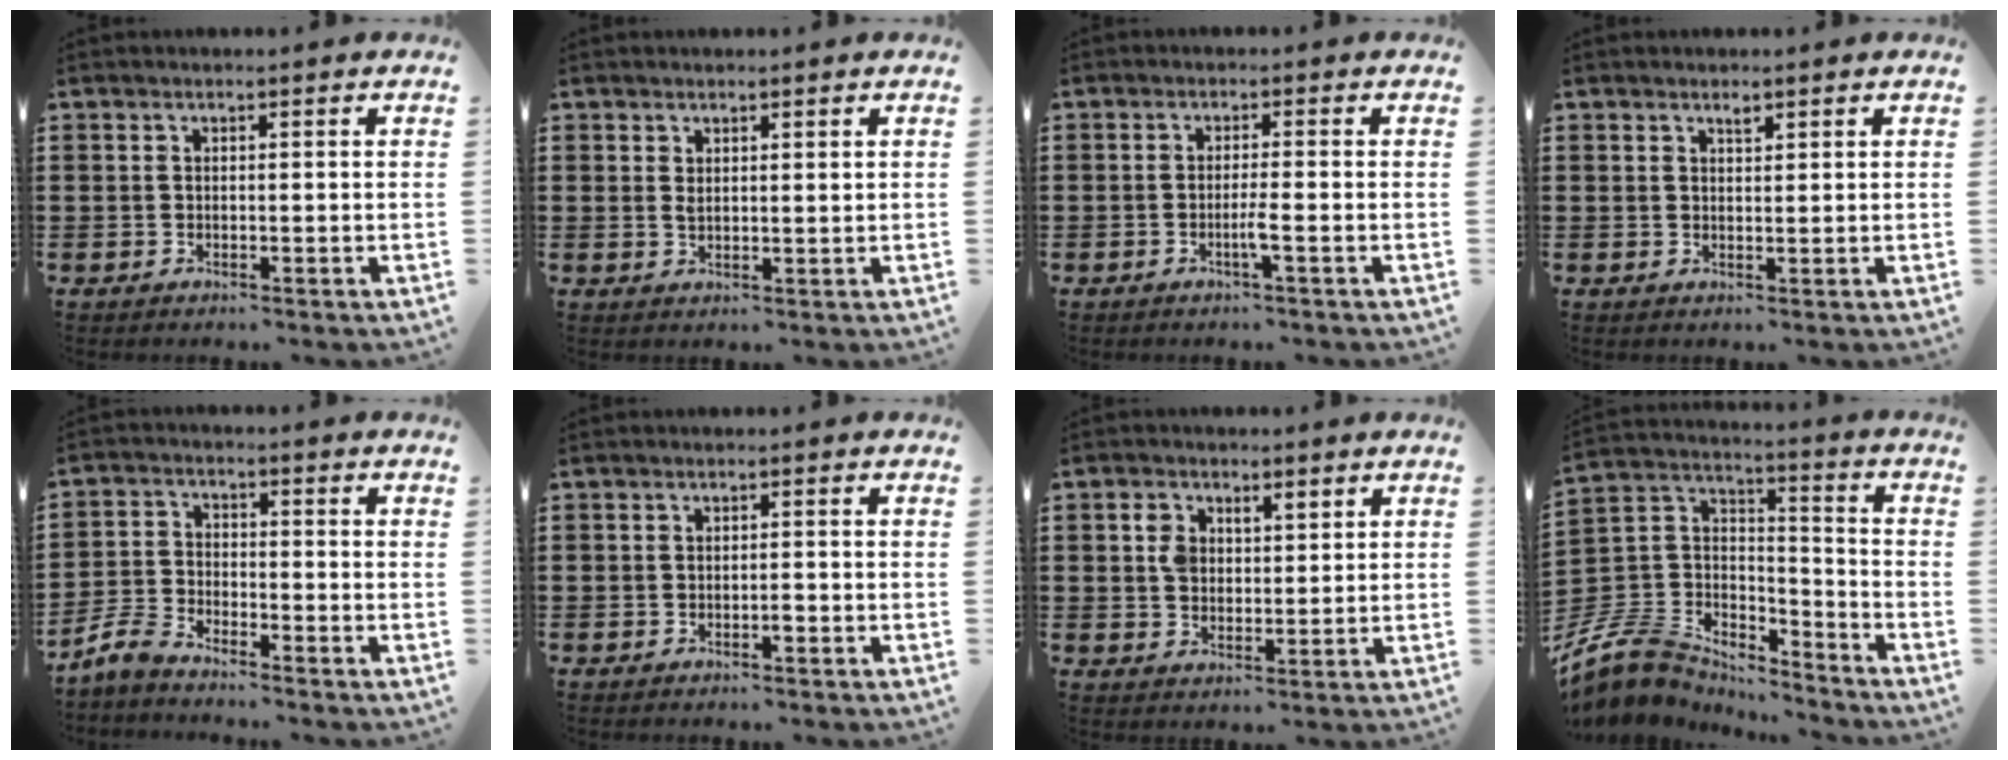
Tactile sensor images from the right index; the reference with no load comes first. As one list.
[{"total": 1.5, "force": [1.0, 0.5, 1.0], "torque": [-0.024, 0.001, 0.018]}, {"total": 2.5, "force": [-1.0, -0.3, 2.2], "torque": [-0.039, -0.006, -0.021]}, {"total": 1.1, "force": [0.9, 0.4, 0.6], "torque": [-0.014, 0.001, 0.016]}, {"total": 4.3, "force": [-4.1, 0.4, 1.2], "torque": [-0.051, -0.005, -0.090]}, {"total": 1.1, "force": [-0.7, 0.4, 0.8], "torque": [-0.017, -0.004, -0.012]}, {"total": 3.6, "force": [1.3, 2.8, 1.9], "torque": [-0.048, 0.011, 0.023]}, {"total": 9.2, "force": [-7.9, 4.2, 1.7], "torque": [-0.082, 0.000, -0.166]}]